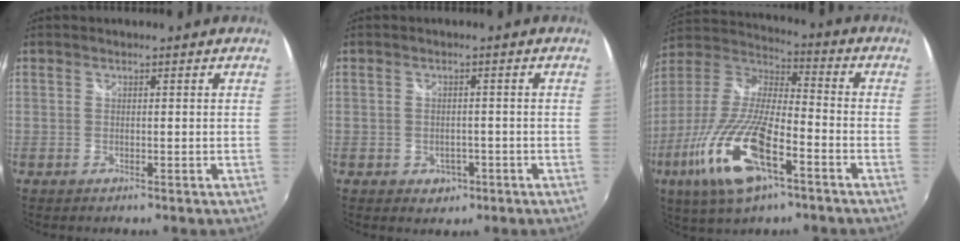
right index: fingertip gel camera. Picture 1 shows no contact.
{"total": 3.5, "force": [-1.5, 2.9, 1.4], "torque": [-0.031, 0.001, -0.012]}
{"total": 20.5, "force": [-9.6, 6.5, 16.9], "torque": [-0.350, -0.042, -0.184]}